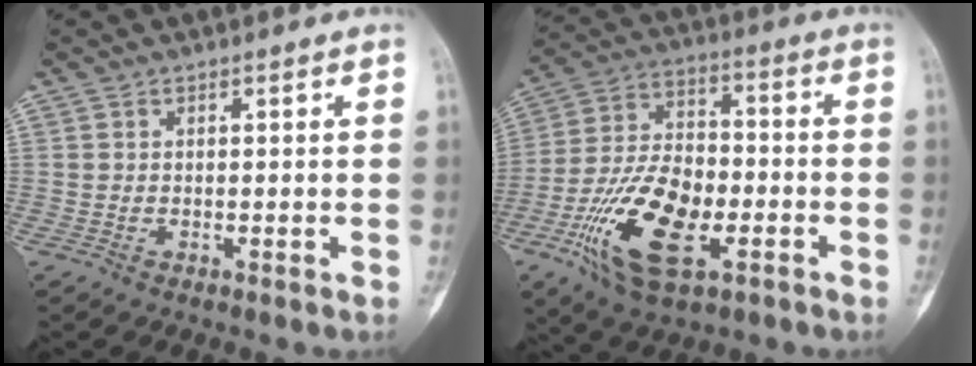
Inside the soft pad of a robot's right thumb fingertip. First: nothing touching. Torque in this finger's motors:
{"motor_torque": [0.46, 1.22, 1.92, -0.86, 0.23]}